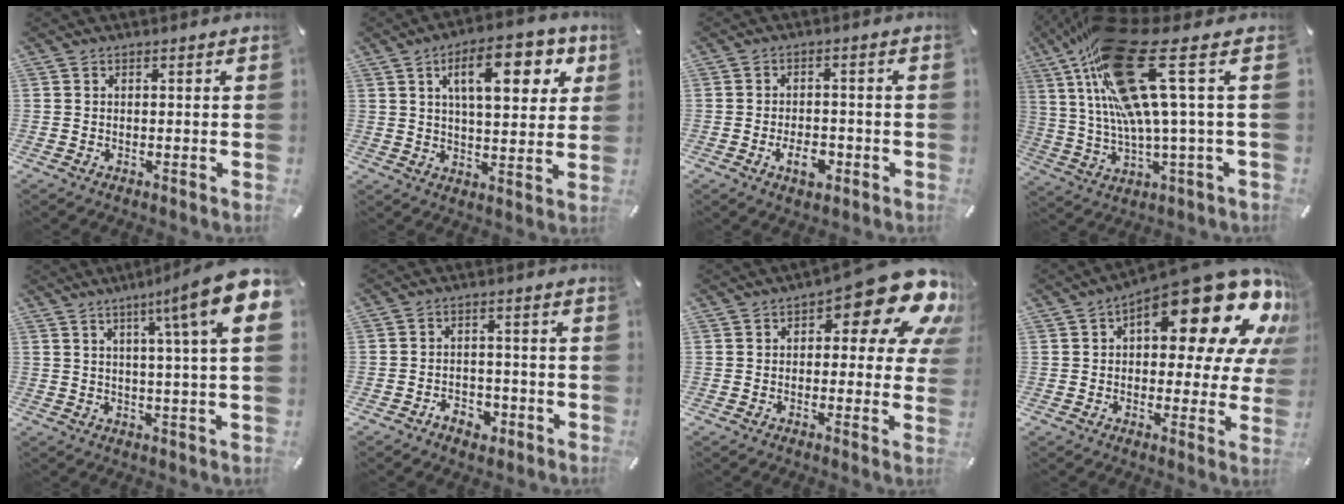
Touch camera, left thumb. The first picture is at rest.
{"total": 15.7, "force": [6.7, 6.7, 12.5], "torque": [-0.186, -0.007, 0.106]}
{"total": 6.2, "force": [-2.7, 3.6, 4.4], "torque": [-0.072, 0.009, -0.048]}
{"total": 27.3, "force": [7.8, 8.5, 24.7], "torque": [-0.472, -0.038, 0.139]}
{"total": 14.6, "force": [6.4, 0.4, 13.2], "torque": [-0.208, -0.037, 0.089]}
{"total": 4.5, "force": [-2.7, 3.3, 1.6], "torque": [-0.024, 0.012, -0.048]}
{"total": 16.9, "force": [8.7, 6.2, 13.1], "torque": [-0.170, -0.063, 0.141]}
{"total": 24.1, "force": [12.1, 9.6, 18.5], "torque": [-0.248, -0.089, 0.197]}